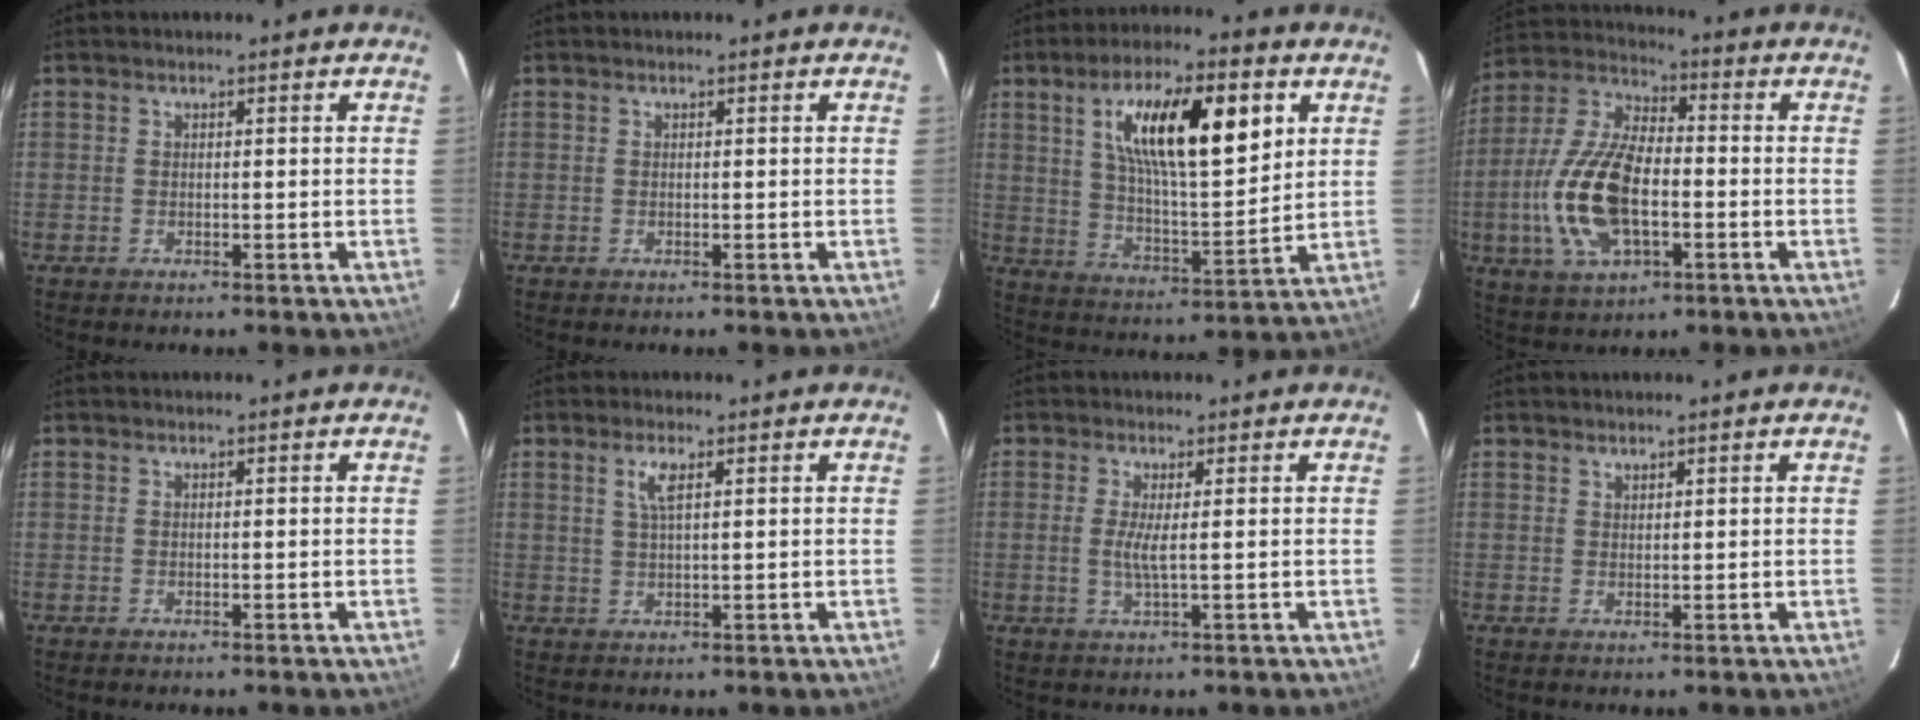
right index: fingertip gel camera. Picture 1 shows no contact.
{"total": 0.0}
{"total": 18.9, "force": [7.1, 6.0, 16.5], "torque": [-0.272, 0.012, 0.121]}
{"total": 17.0, "force": [-3.6, 8.1, 14.5], "torque": [-0.314, 0.001, -0.067]}
{"total": 0.0}
{"total": 3.0, "force": [1.4, 0.6, 2.6], "torque": [-0.052, 0.003, 0.026]}
{"total": 2.9, "force": [0.2, -0.1, 2.9], "torque": [-0.060, -0.006, 0.000]}
{"total": 0.9, "force": [0.9, 0.3, 0.1], "torque": [-0.003, 0.002, 0.017]}